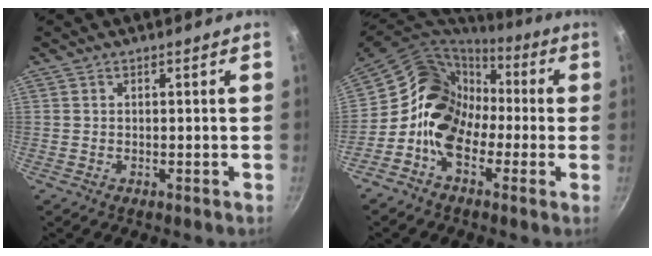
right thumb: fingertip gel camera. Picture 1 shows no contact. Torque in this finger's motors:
{"motor_torque": [1.05, 0.98, 1.28, -0.61, 0.09]}